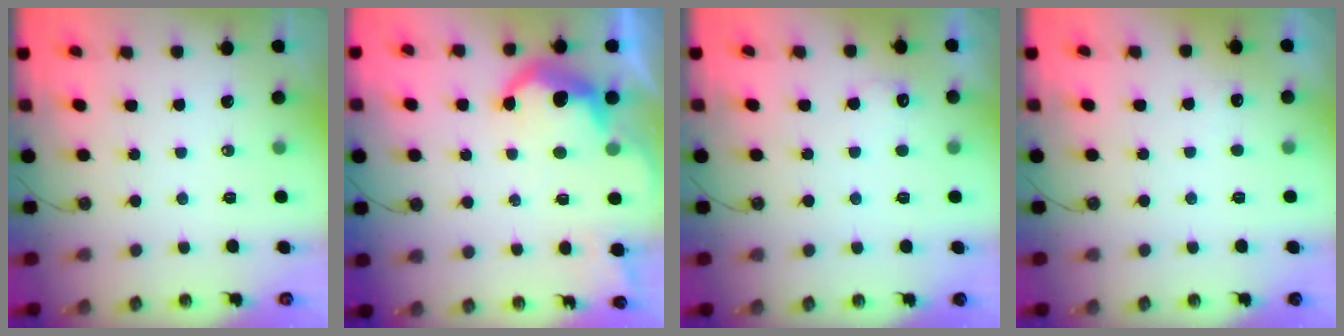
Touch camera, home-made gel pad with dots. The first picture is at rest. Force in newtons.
{"total": 11.6, "press": 11.6, "slide": 0.8}
{"total": 4.9, "press": 4.9, "slide": 0.7}
{"total": 2.1, "press": 1.9, "slide": 0.9}